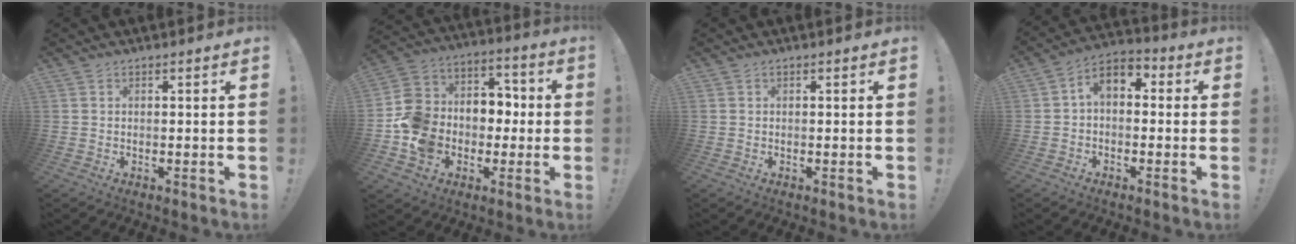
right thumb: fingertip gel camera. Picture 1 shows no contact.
{"total": 15.0, "force": [-4.8, 12.7, 6.3], "torque": [-0.107, 0.034, -0.078]}
{"total": 0.0}
{"total": 5.9, "force": [0.0, 3.9, 4.4], "torque": [-0.078, 0.011, 0.005]}